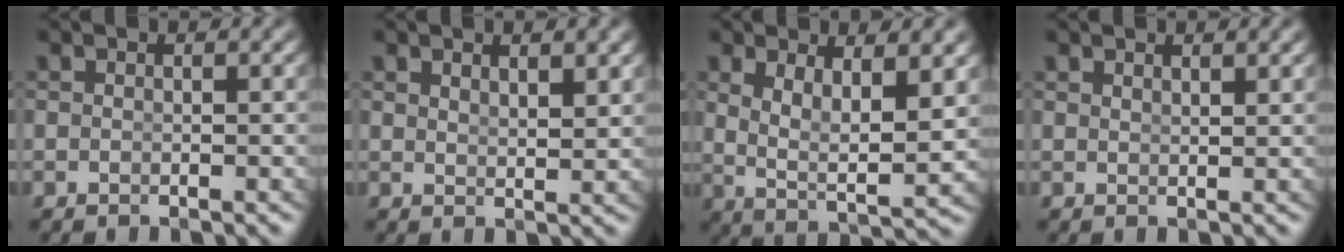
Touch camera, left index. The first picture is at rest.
{"total": 1.5, "force": [1.2, -0.5, 0.7], "torque": [-0.008, -0.013, 0.032]}
{"total": 5.4, "force": [1.2, 2.1, 4.8], "torque": [-0.089, -0.027, 0.032]}
{"total": 1.1, "force": [0.9, -0.6, 0.1], "torque": [0.007, -0.008, 0.023]}